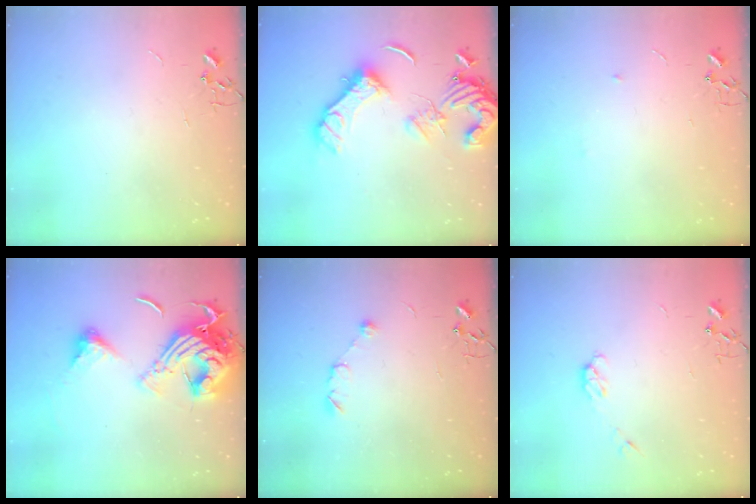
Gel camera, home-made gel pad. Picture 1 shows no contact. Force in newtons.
{"total": 16.9, "press": 16.8, "slide": 2.3}
{"total": 3.8, "press": 3.7, "slide": 1.0}
{"total": 18.9, "press": 18.8, "slide": 1.8}
{"total": 6.8, "press": 6.8, "slide": 0.9}
{"total": 3.7, "press": 3.7, "slide": 0.6}